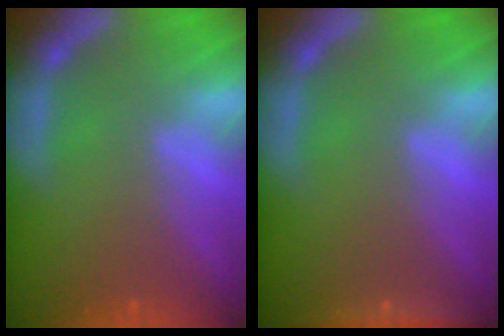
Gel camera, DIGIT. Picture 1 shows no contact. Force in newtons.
{"total": 2.9}